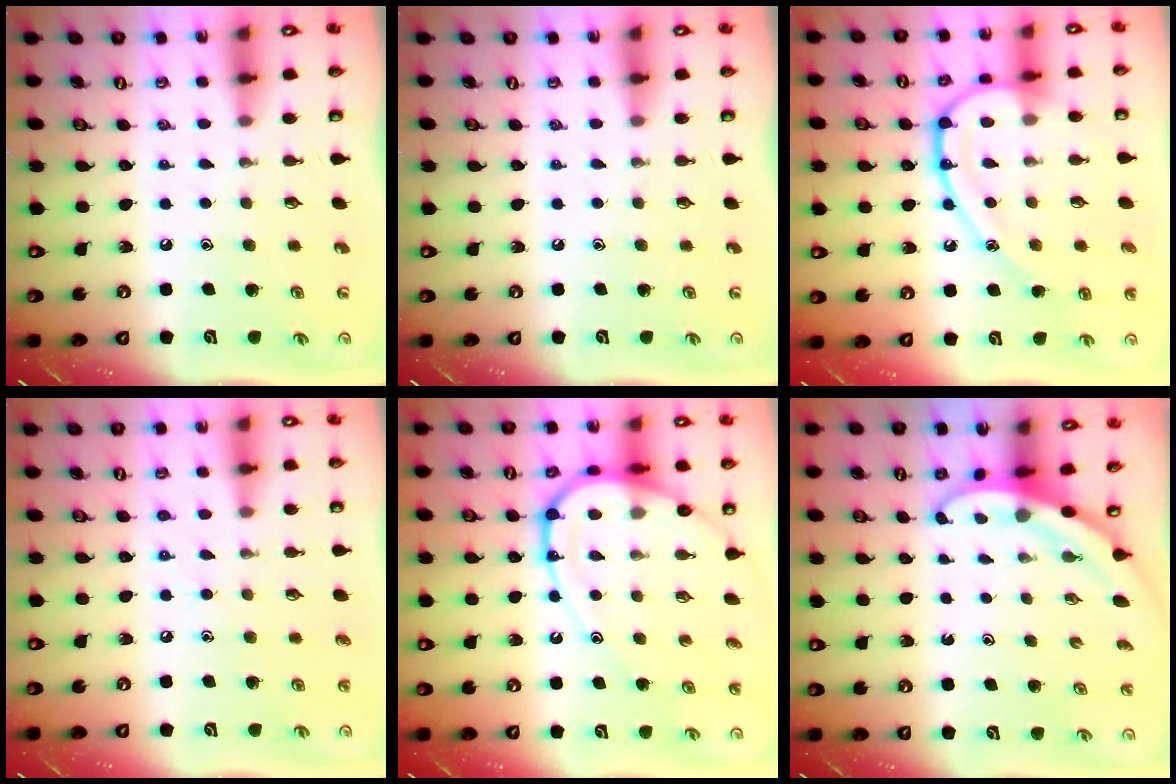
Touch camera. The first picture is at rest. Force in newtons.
{"total": 0.0}
{"total": 16.0, "press": 16.0, "slide": 1.3}
{"total": 6.4, "press": 6.3, "slide": 0.8}
{"total": 14.9, "press": 14.8, "slide": 1.2}
{"total": 3.1, "press": 3.1, "slide": 0.1}